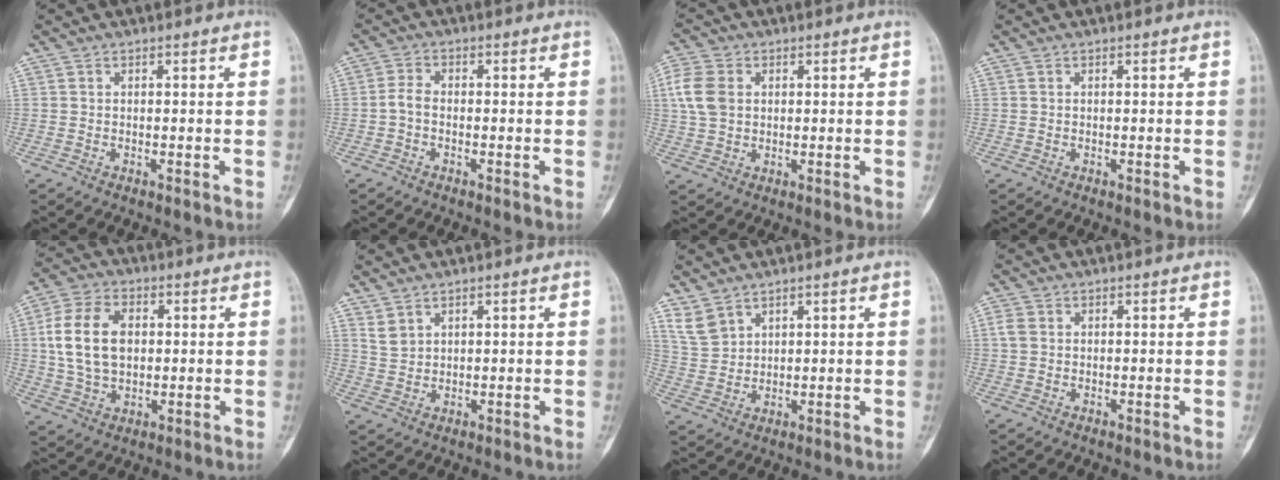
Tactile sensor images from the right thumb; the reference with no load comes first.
{"total": 2.6, "force": [-0.7, 1.5, 2.0], "torque": [-0.039, 0.008, -0.022]}
{"total": 7.2, "force": [1.4, 5.3, 4.6], "torque": [-0.102, 0.007, 0.024]}
{"total": 0.0}
{"total": 12.9, "force": [1.7, 8.7, 9.4], "torque": [-0.167, 0.006, 0.030]}
{"total": 2.6, "force": [2.0, 1.4, 0.9], "torque": [-0.013, -0.011, 0.047]}
{"total": 4.7, "force": [3.5, 2.8, 1.4], "torque": [-0.023, -0.017, 0.083]}
{"total": 1.9, "force": [0.3, 1.5, 1.1], "torque": [-0.028, 0.005, 0.006]}